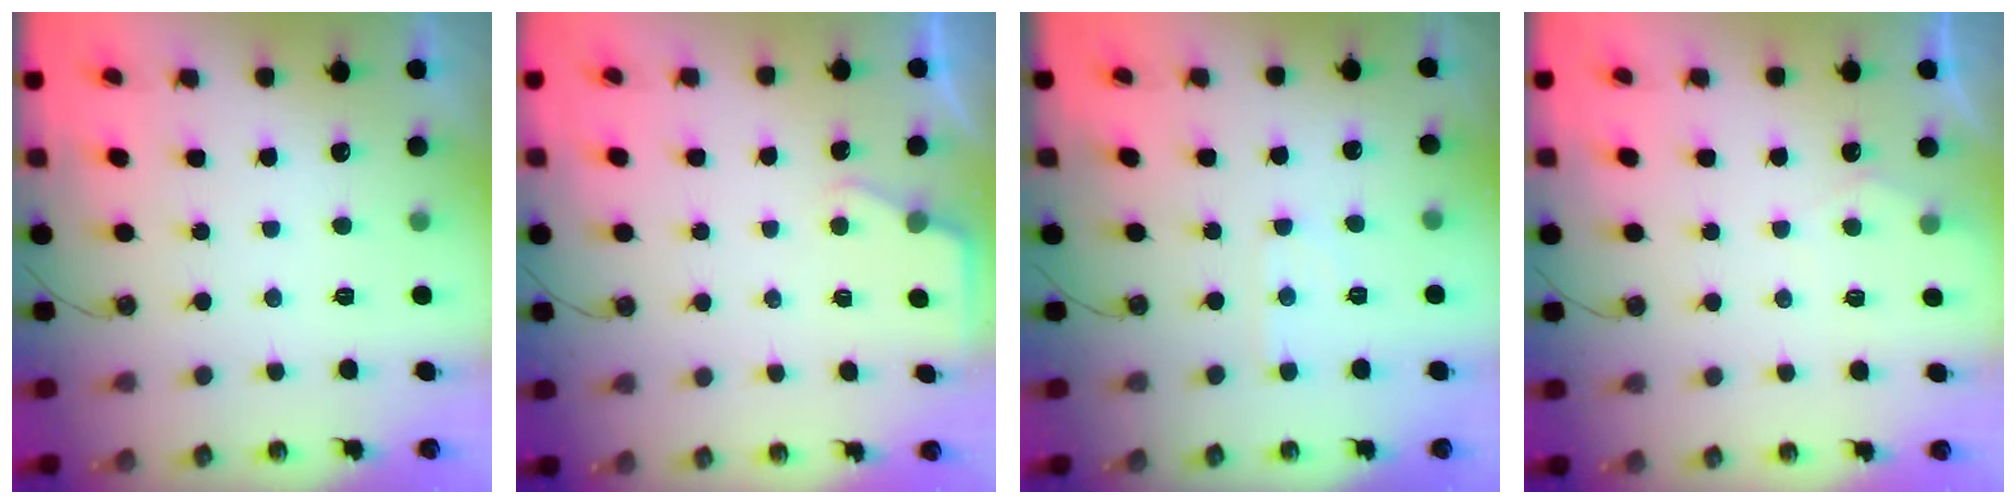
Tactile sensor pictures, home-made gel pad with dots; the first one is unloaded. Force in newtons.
{"total": 2.4, "press": 2.4, "slide": 0.3}
{"total": 3.3, "press": 3.3, "slide": 0.5}
{"total": 2.9, "press": 2.9, "slide": 0.4}